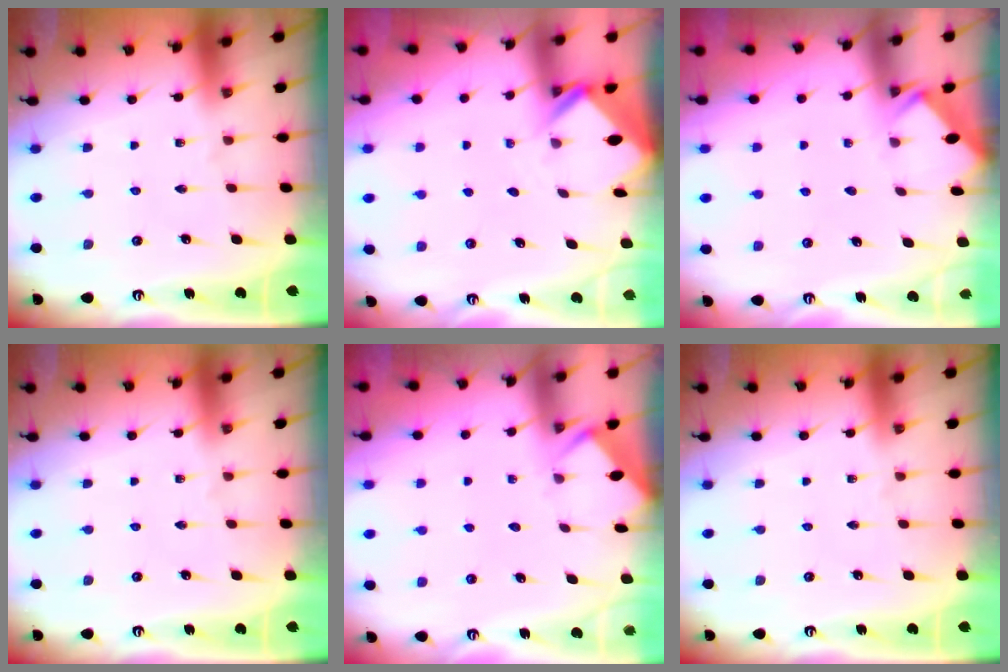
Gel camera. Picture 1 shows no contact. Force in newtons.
{"total": 2.6, "press": 2.6, "slide": 0.1}
{"total": 2.5, "press": 2.4, "slide": 0.4}
{"total": 0.0}
{"total": 3.1, "press": 3.1, "slide": 0.3}
{"total": 0.0}